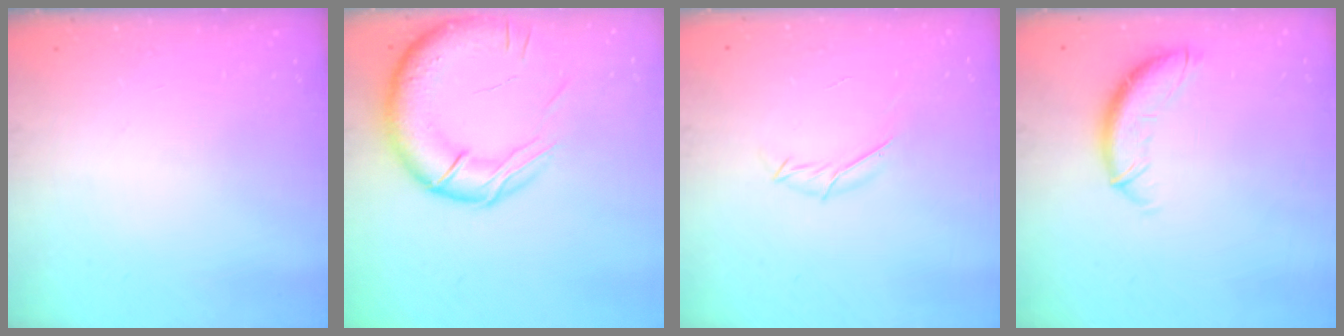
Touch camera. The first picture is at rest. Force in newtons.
{"total": 19.3, "press": 19.1, "slide": 2.8}
{"total": 6.4, "press": 6.2, "slide": 1.5}
{"total": 10.5, "press": 10.5, "slide": 0.7}